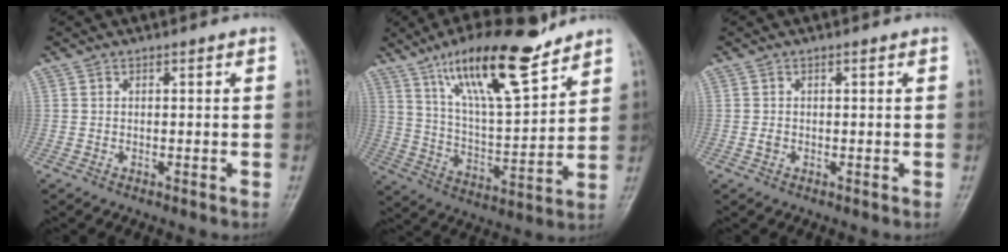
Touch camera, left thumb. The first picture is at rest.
{"total": 18.6, "force": [12.8, 4.9, 12.6], "torque": [-0.192, -0.065, 0.230]}
{"total": 0.9, "force": [-0.1, 0.7, 0.6], "torque": [-0.007, 0.001, 0.000]}